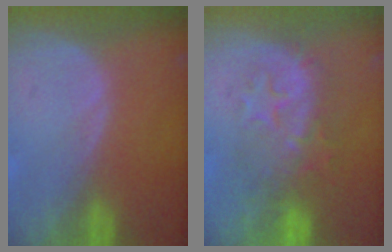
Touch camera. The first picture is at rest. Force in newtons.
{"total": 8.3, "press": 8.2, "slide": 1.4}